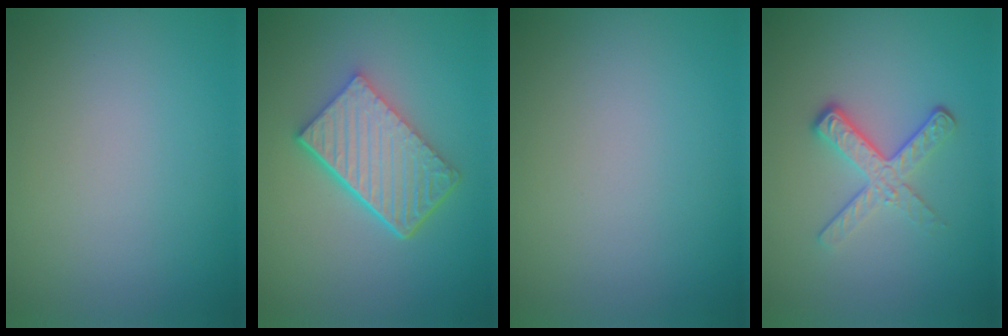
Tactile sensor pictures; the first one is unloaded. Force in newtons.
{"total": 6.2, "press": 4.5, "slide": 4.3}
{"total": 0.0}
{"total": 3.5, "press": 2.3, "slide": 2.7}